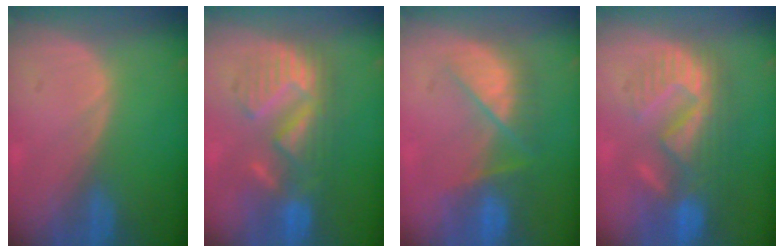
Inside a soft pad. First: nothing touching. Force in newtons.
{"total": 8.9, "press": 8.9, "slide": 0.0}
{"total": 7.5, "press": 7.3, "slide": 1.9}
{"total": 10.4, "press": 9.6, "slide": 3.8}